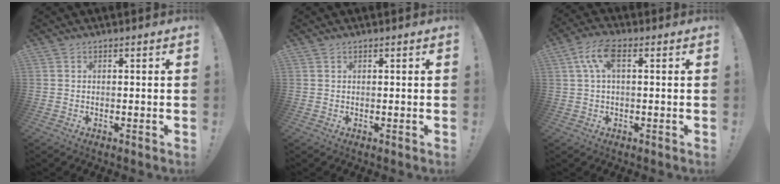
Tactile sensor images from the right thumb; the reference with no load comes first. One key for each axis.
{"total": 0.0}
{"total": 8.1, "fx": 1.9, "fy": 3.5, "fz": 7.0, "tx": -0.140, "ty": 0.011, "tz": 0.041}